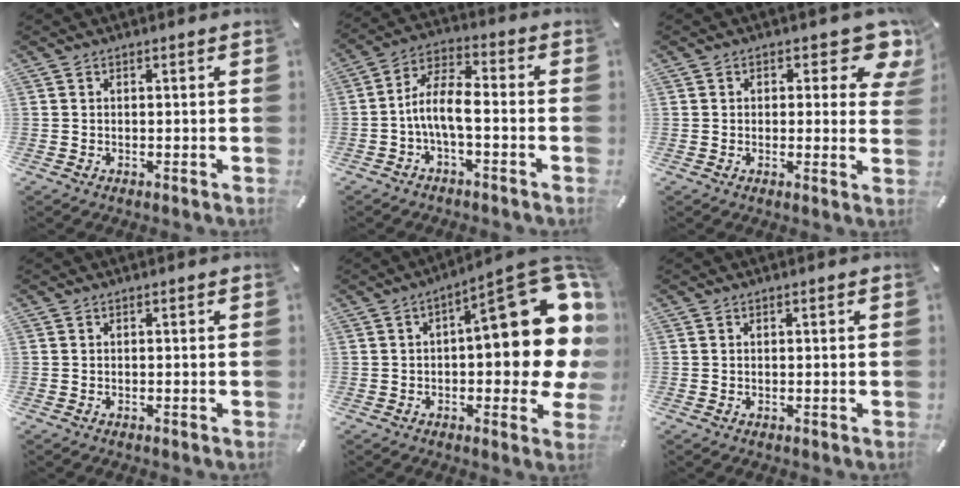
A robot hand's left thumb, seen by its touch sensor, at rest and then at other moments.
{"total": 8.5, "force": [-2.9, 3.4, 7.2], "torque": [-0.146, 0.006, -0.054]}
{"total": 7.4, "force": [4.2, 3.9, 4.7], "torque": [-0.038, -0.027, 0.066]}
{"total": 0.0}
{"total": 24.4, "force": [4.5, 10.3, 21.7], "torque": [-0.265, -0.036, 0.081]}
{"total": 0.0}